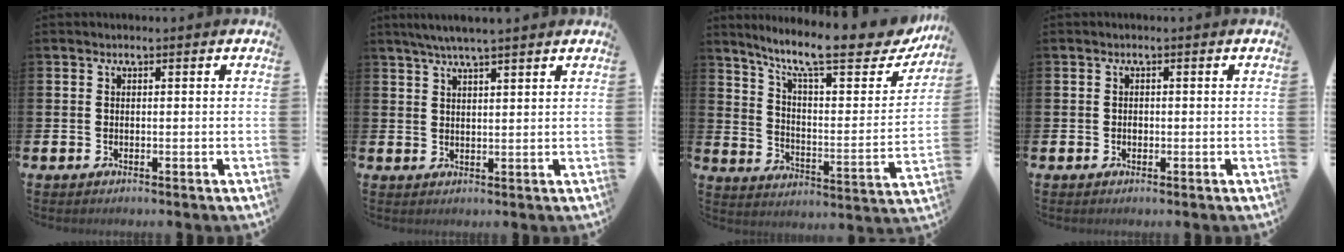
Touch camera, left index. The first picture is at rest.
{"total": 4.0, "force": [3.6, -0.1, 1.8], "torque": [-0.051, -0.001, 0.065]}
{"total": 12.3, "force": [9.7, 2.8, 6.9], "torque": [-0.140, -0.069, 0.157]}
{"total": 0.7, "force": [-0.1, 0.6, 0.3], "torque": [-0.001, 0.001, -0.004]}